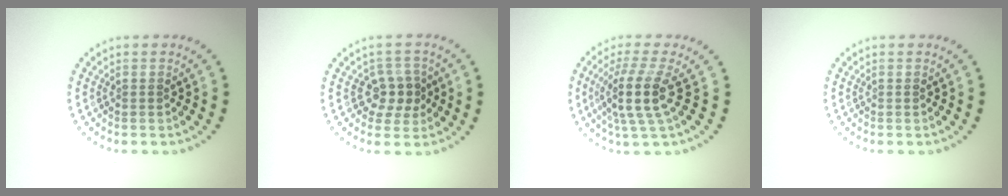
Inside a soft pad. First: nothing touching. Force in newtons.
{"total": 2.7, "press": 2.5, "slide": 1.0}
{"total": 4.3, "press": 3.3, "slide": 2.7}
{"total": 0.0}